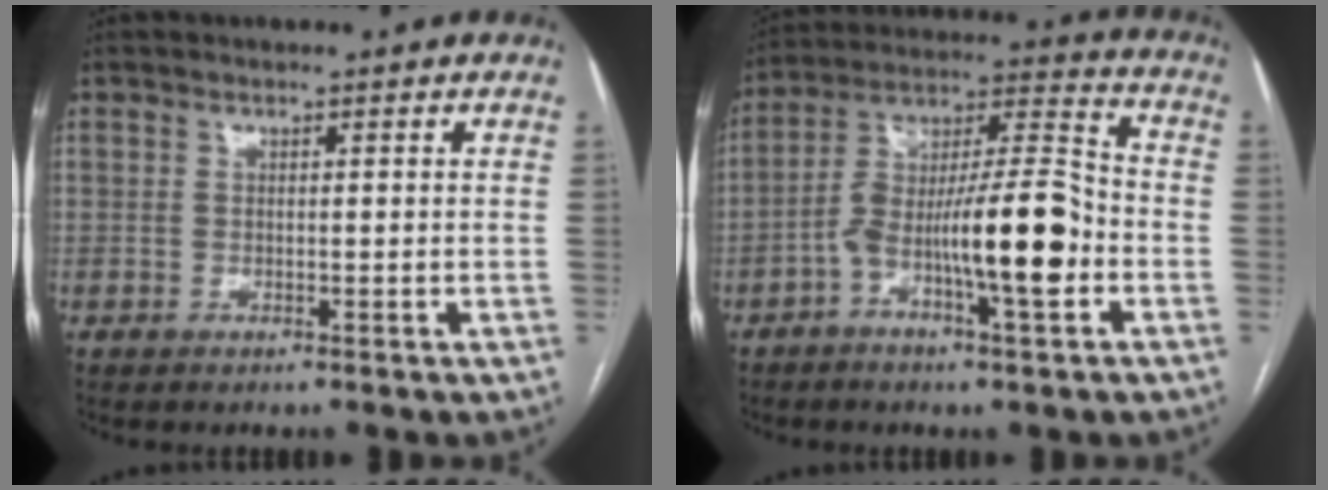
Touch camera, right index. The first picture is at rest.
{"total": 15.0, "force": [-4.9, 2.2, 14.0], "torque": [-0.248, 0.018, -0.083]}